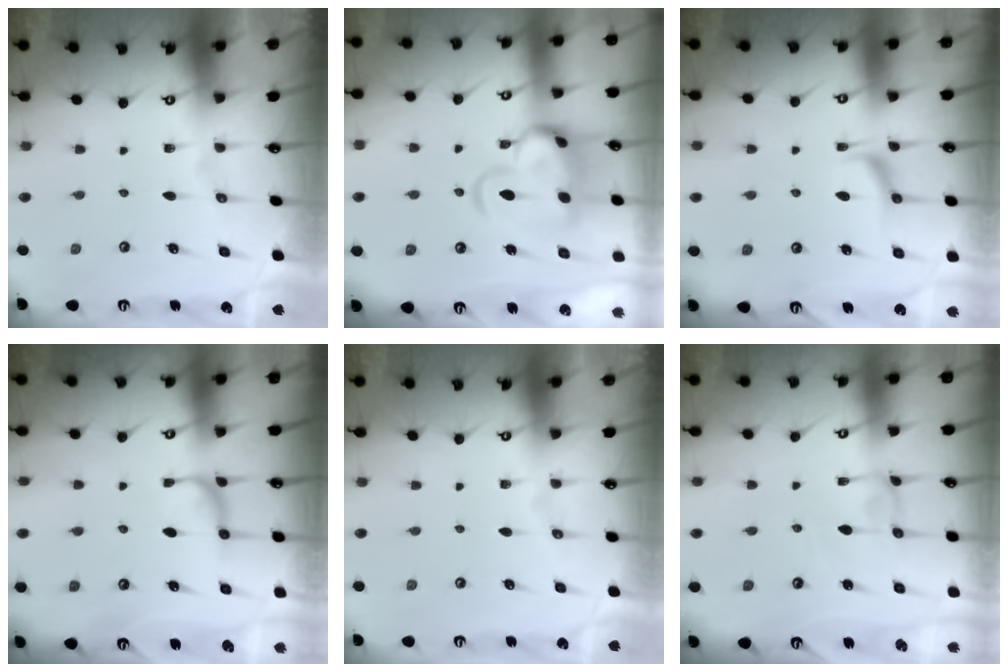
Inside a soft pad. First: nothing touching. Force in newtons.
{"total": 9.0, "press": 8.8, "slide": 1.7}
{"total": 2.2, "press": 2.1, "slide": 0.7}
{"total": 0.8, "press": 0.4, "slide": 0.7}
{"total": 0.0}
{"total": 1.7, "press": 1.7, "slide": 0.1}